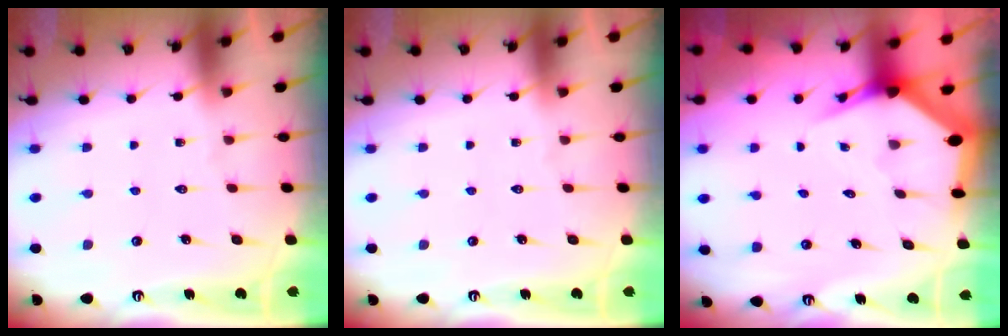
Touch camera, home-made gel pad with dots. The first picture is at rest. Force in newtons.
{"total": 0.0}
{"total": 3.7, "press": 3.7, "slide": 0.4}